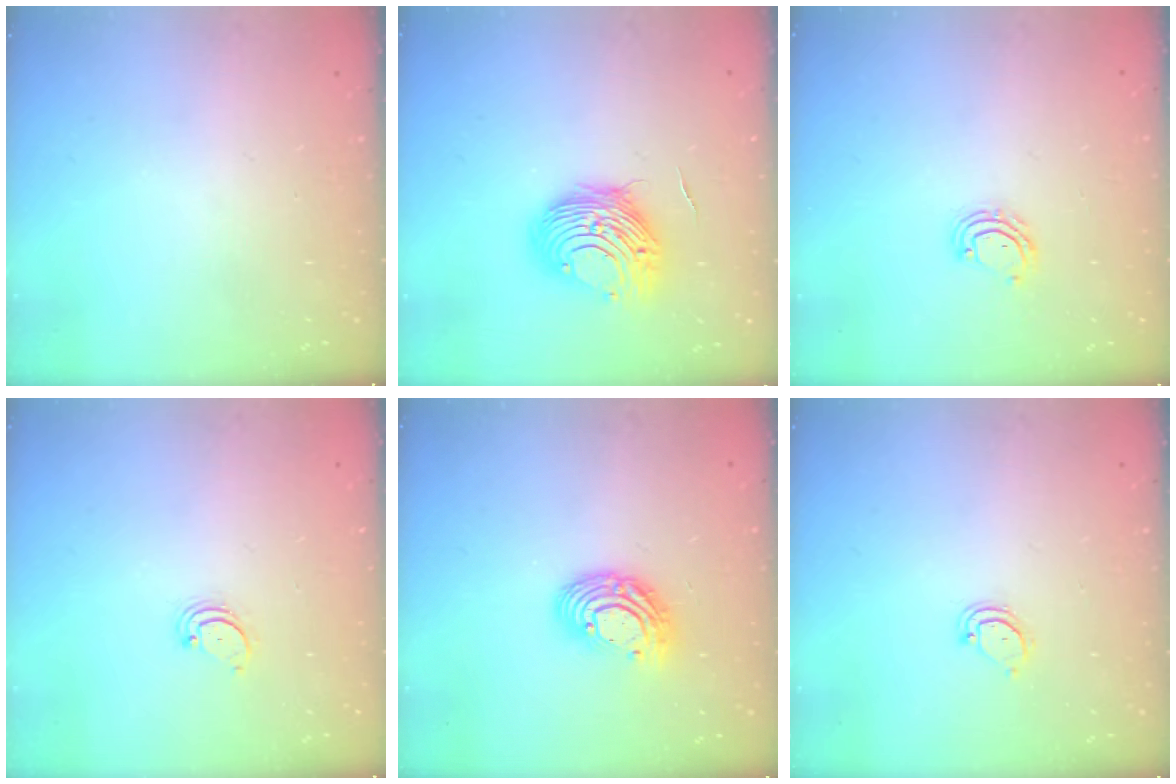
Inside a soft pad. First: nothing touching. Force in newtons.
{"total": 10.7, "press": 10.7, "slide": 0.8}
{"total": 5.0, "press": 4.9, "slide": 0.3}
{"total": 2.6, "press": 2.5, "slide": 0.3}
{"total": 10.5, "press": 10.4, "slide": 0.8}
{"total": 3.4, "press": 3.4, "slide": 0.6}